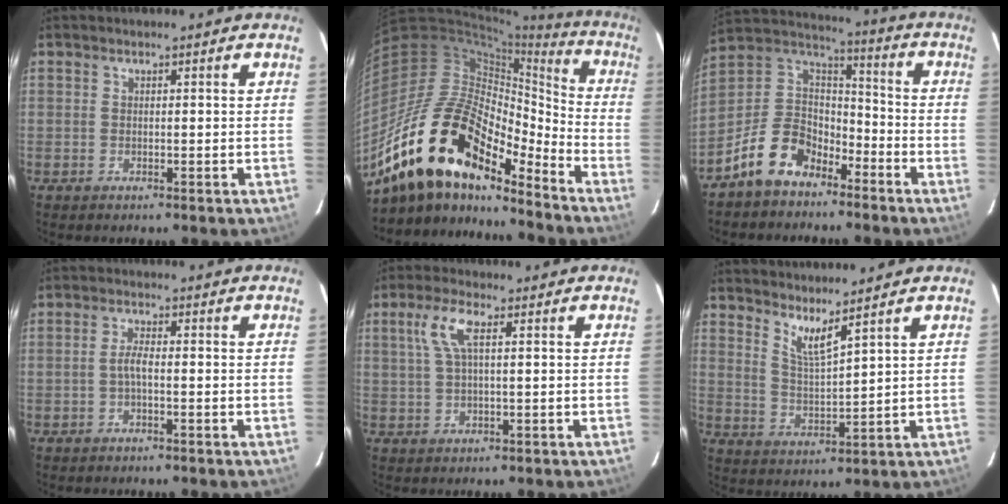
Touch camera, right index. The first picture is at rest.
{"total": 24.1, "force": [-17.1, 9.2, 14.2], "torque": [-0.255, -0.017, -0.319]}
{"total": 13.7, "force": [-9.0, 7.9, 6.6], "torque": [-0.159, 0.036, -0.160]}
{"total": 2.0, "force": [-0.7, 0.2, 1.9], "torque": [-0.040, 0.005, -0.016]}
{"total": 5.4, "force": [1.7, 1.3, 5.0], "torque": [-0.103, 0.008, 0.035]}
{"total": 5.4, "force": [4.4, 0.0, 3.2], "torque": [-0.061, -0.012, 0.082]}